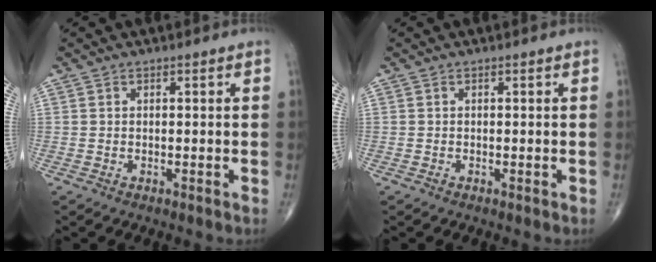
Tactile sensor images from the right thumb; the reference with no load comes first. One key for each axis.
{"total": 0.0}